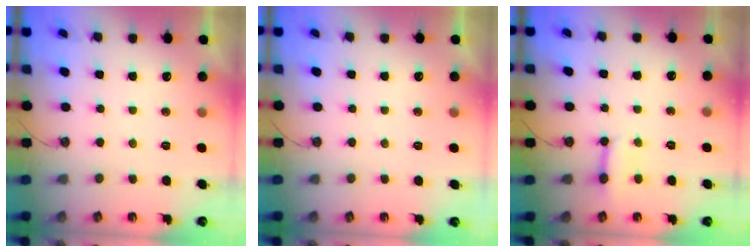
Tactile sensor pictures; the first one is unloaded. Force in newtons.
{"total": 0.0}
{"total": 2.8, "press": 2.8, "slide": 0.3}